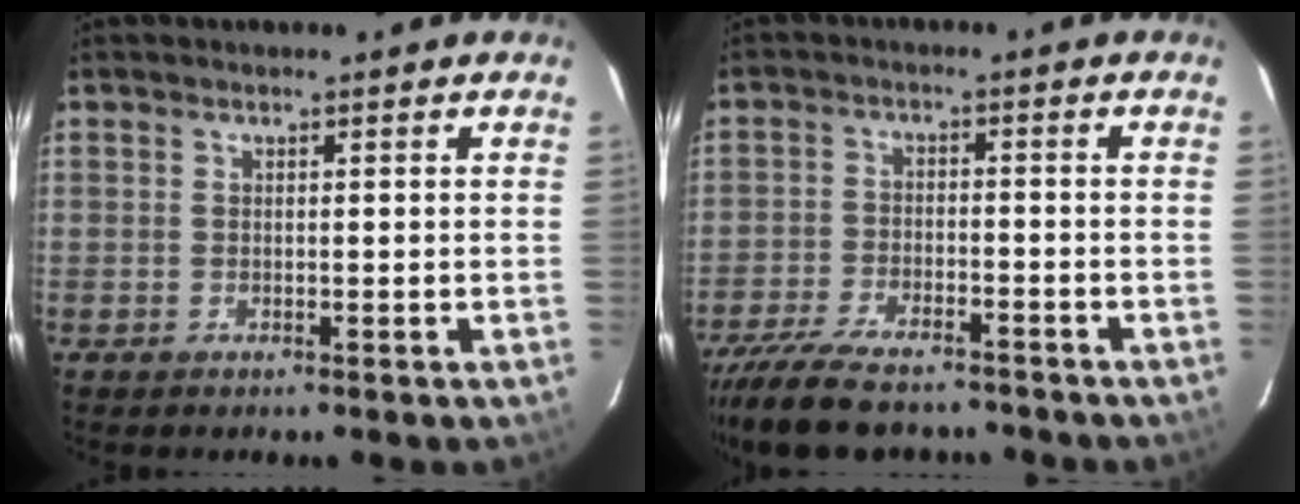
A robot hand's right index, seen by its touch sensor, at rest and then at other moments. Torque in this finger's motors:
{"motor_torque": [1.18, -0.96, 0.54, 0.12]}